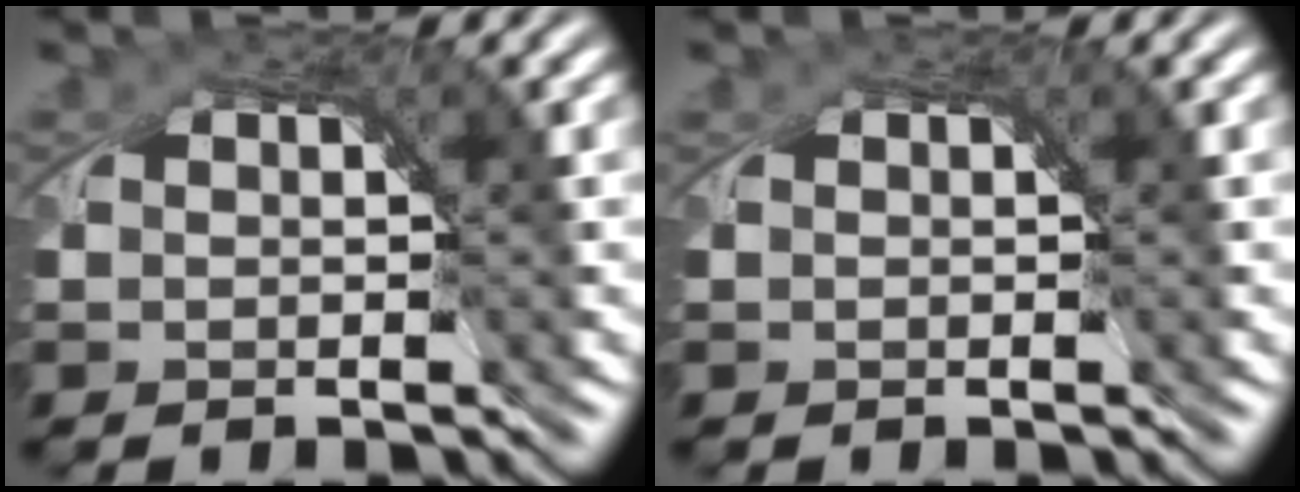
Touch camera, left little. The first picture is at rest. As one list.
[{"total": 0.0}]